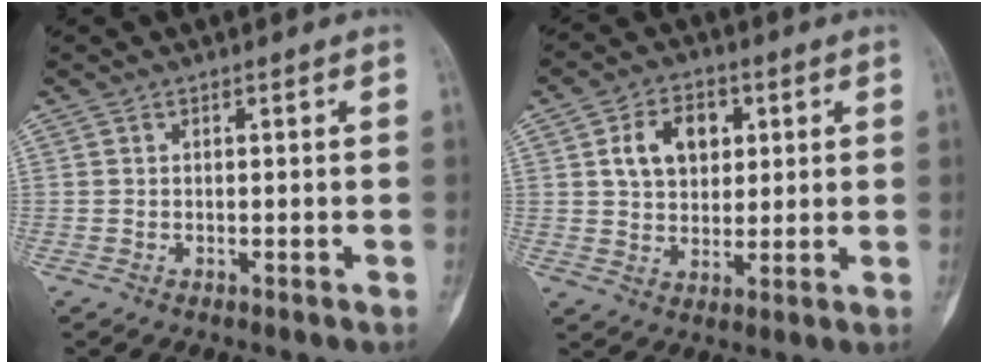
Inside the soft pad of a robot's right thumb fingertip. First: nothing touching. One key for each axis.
{"total": 9.6, "fx": 2.7, "fy": 6.8, "fz": 6.1, "tx": -0.071, "ty": -0.004, "tz": 0.047}